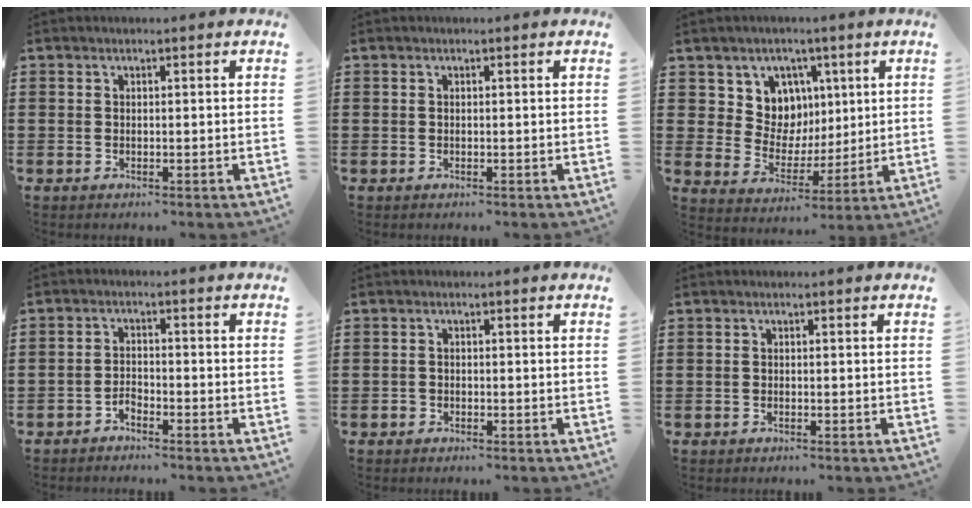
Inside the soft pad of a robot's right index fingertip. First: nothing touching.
{"total": 0.0}
{"total": 7.8, "force": [3.3, 6.9, 1.4], "torque": [-0.065, -0.013, 0.064]}
{"total": 1.9, "force": [-1.7, 0.7, 0.4], "torque": [-0.014, 0.002, -0.036]}
{"total": 0.9, "force": [-0.5, 0.7, 0.1], "torque": [-0.005, 0.003, -0.012]}
{"total": 0.0}